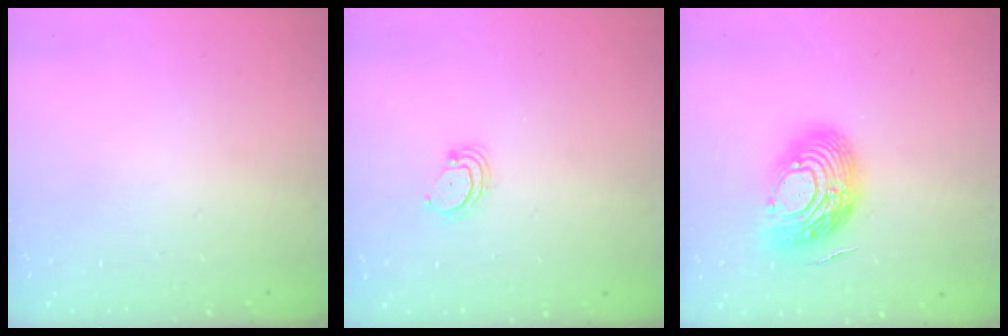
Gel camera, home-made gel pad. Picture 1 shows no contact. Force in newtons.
{"total": 2.5, "press": 2.5, "slide": 0.3}
{"total": 16.1, "press": 16.1, "slide": 1.3}